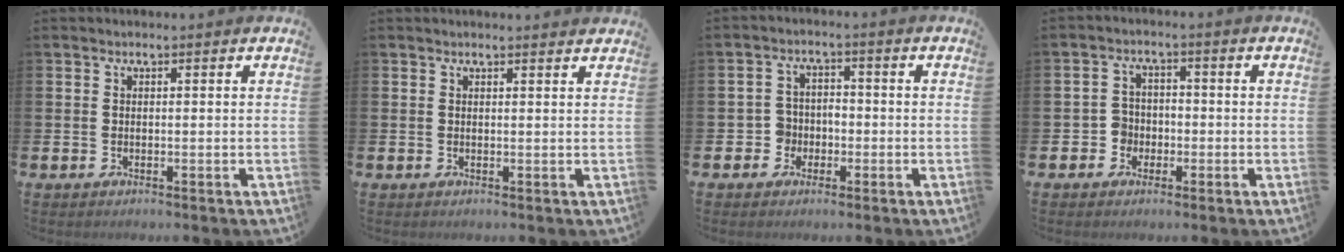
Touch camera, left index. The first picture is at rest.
{"total": 0.7, "force": [0.7, -0.1, 0.1], "torque": [0.004, -0.003, 0.012]}
{"total": 3.5, "force": [-1.7, 3.0, 0.5], "torque": [-0.025, 0.009, -0.037]}
{"total": 3.2, "force": [-1.6, 2.7, 0.5], "torque": [-0.023, 0.009, -0.036]}